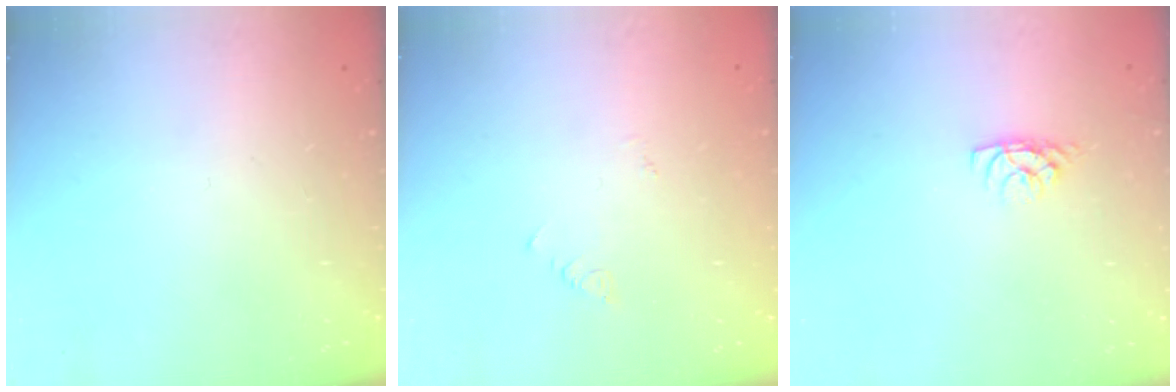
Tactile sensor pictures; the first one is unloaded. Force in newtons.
{"total": 1.9, "press": 1.9, "slide": 0.4}
{"total": 4.6, "press": 4.6, "slide": 0.5}